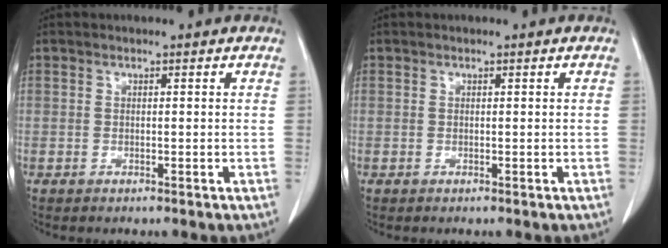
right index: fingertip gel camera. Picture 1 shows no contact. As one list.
[{"total": 0.0}]